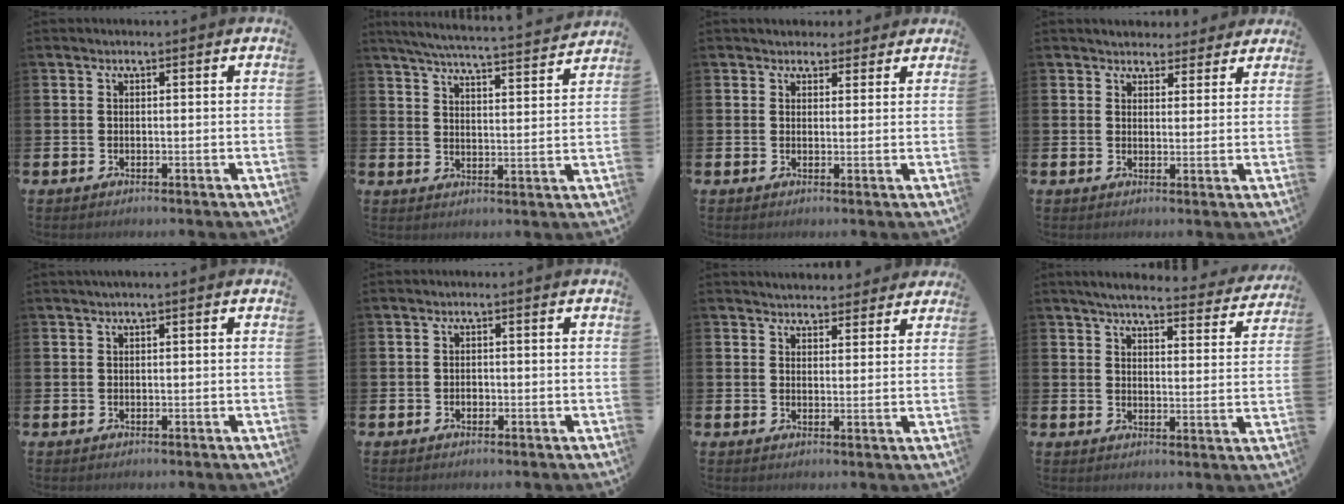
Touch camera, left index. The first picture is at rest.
{"total": 5.9, "force": [5.7, 0.0, 1.7], "torque": [-0.045, -0.047, 0.097]}
{"total": 3.0, "force": [2.7, 1.4, -0.2], "torque": [0.015, -0.013, 0.044]}
{"total": 3.7, "force": [3.4, 1.4, -0.1], "torque": [0.001, -0.020, 0.060]}
{"total": 0.6, "force": [0.2, 0.0, 0.6], "torque": [-0.015, 0.004, 0.004]}
{"total": 0.8, "force": [-0.3, 0.7, 0.4], "torque": [-0.005, 0.002, -0.007]}
{"total": 3.7, "force": [3.6, 0.8, -0.1], "torque": [-0.005, -0.018, 0.065]}
{"total": 5.0, "force": [4.7, 0.5, 1.6], "torque": [-0.037, -0.032, 0.076]}